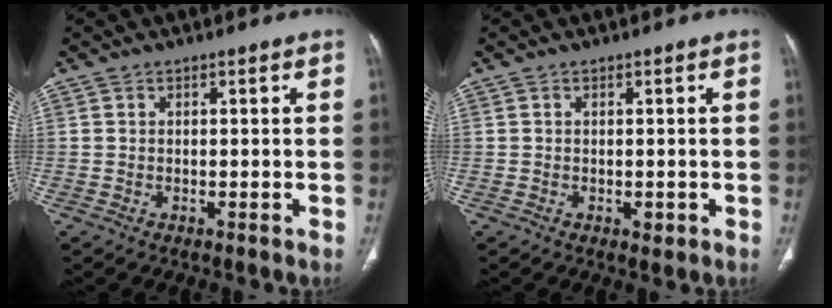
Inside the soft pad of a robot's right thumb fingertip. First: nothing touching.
{"total": 1.4, "force": [-0.3, 0.9, 1.1], "torque": [-0.011, -0.002, -0.001]}